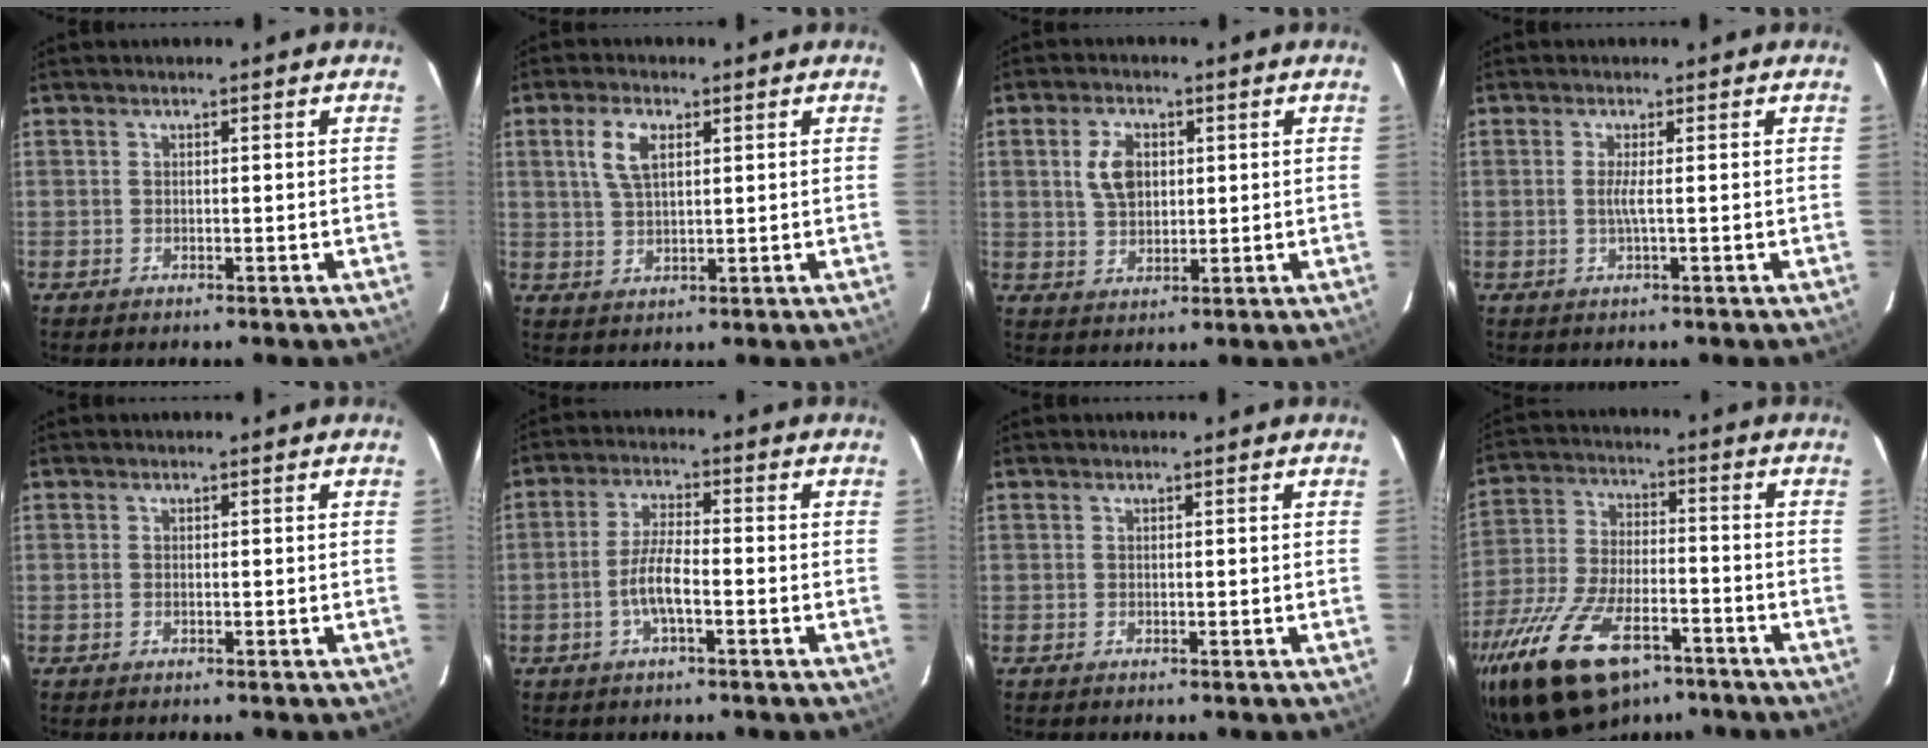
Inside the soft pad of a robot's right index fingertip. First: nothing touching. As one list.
[{"total": 5.8, "force": [2.1, 2.8, 4.7], "torque": [-0.093, 0.008, 0.042]}, {"total": 6.1, "force": [1.5, 4.0, 4.4], "torque": [-0.087, 0.010, 0.032]}, {"total": 1.8, "force": [-0.1, -0.6, 1.7], "torque": [-0.032, -0.004, -0.004]}, {"total": 0.0}, {"total": 5.7, "force": [-2.1, 1.3, 5.1], "torque": [-0.104, 0.003, -0.041]}, {"total": 0.0}, {"total": 21.1, "force": [-13.7, 9.6, 12.9], "torque": [-0.270, -0.031, -0.238]}]